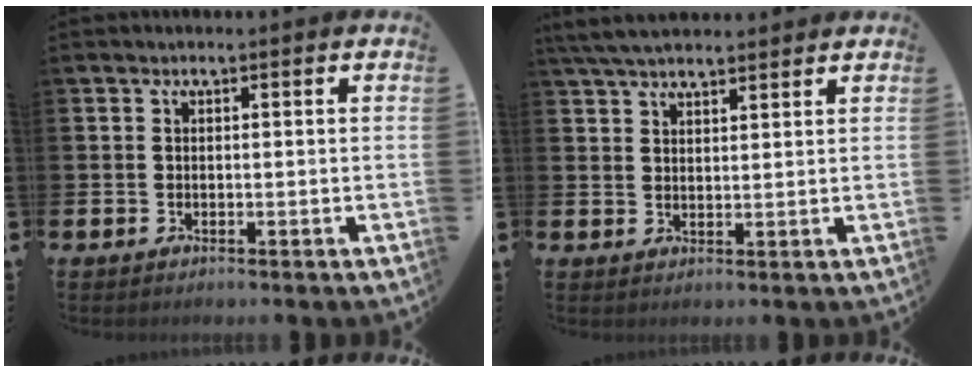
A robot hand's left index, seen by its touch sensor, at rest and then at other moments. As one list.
[{"total": 5.0, "force": [4.6, 1.1, 1.5], "torque": [-0.040, -0.009, 0.087]}]